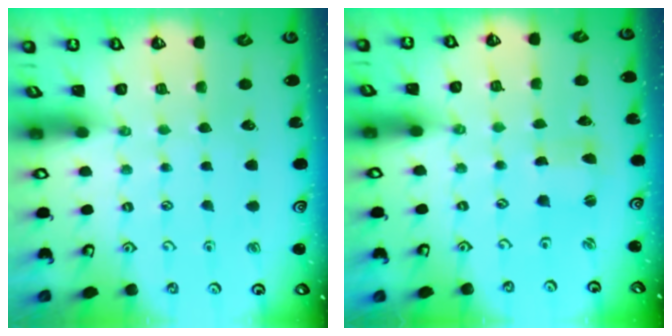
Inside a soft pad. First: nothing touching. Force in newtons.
{"total": 0.8, "press": 0.8, "slide": 0.2}